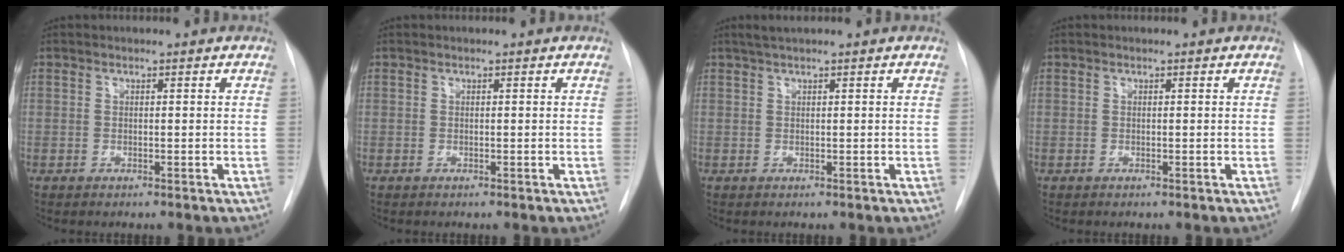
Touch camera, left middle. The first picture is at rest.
{"total": 0.0}
{"total": 1.6, "force": [1.2, -0.1, 1.1], "torque": [-0.023, 0.013, 0.023]}
{"total": 0.0}